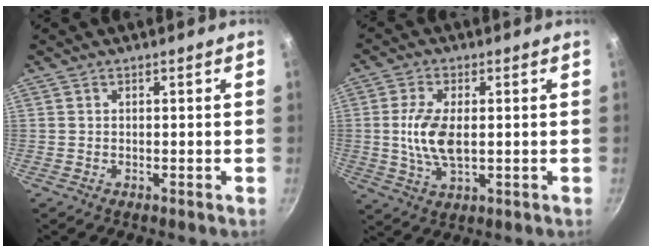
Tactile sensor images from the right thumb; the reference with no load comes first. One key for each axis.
{"total": 8.6, "fx": 0.2, "fy": 4.2, "fz": 7.4, "tx": -0.151, "ty": -0.003, "tz": 0.003}